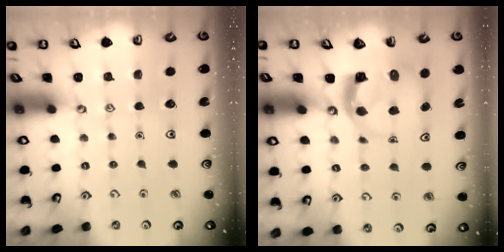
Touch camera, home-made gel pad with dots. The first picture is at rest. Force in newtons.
{"total": 4.1, "press": 4.1, "slide": 0.3}